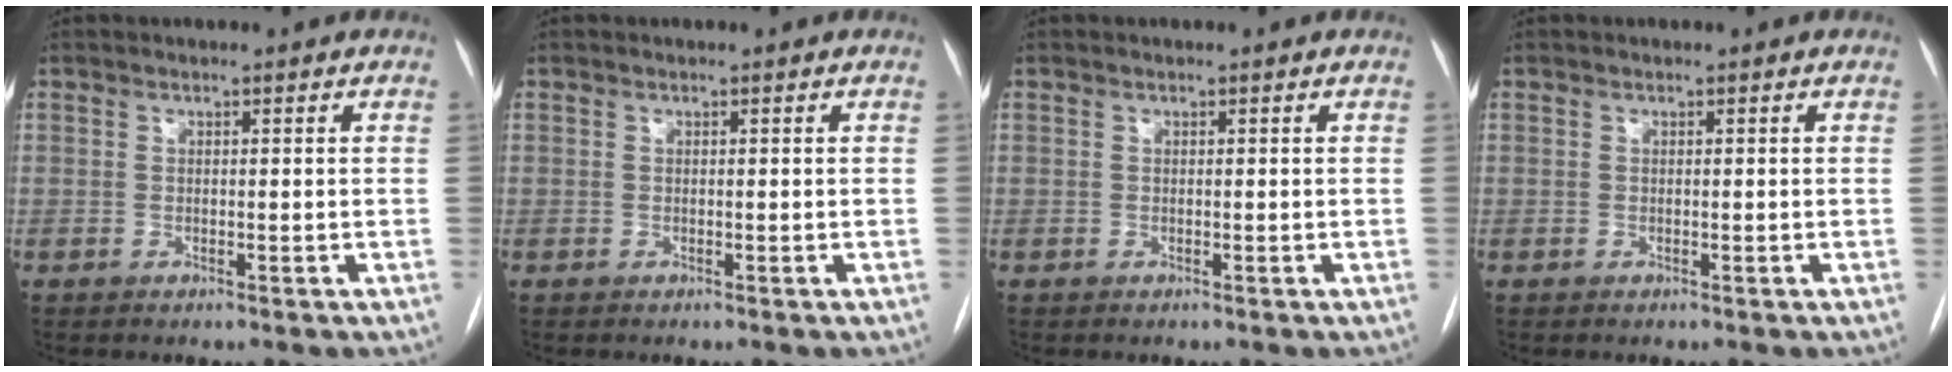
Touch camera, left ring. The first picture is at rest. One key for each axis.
{"total": 0.0}
{"total": 0.0}
{"total": 0.0}